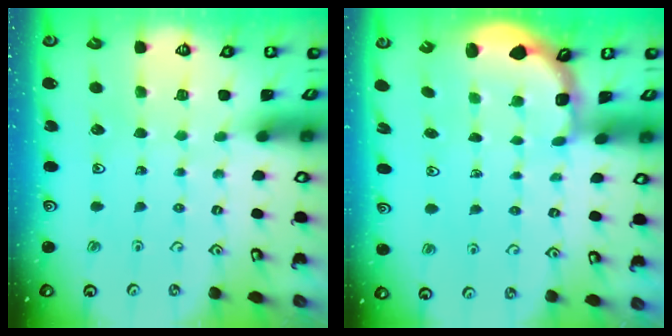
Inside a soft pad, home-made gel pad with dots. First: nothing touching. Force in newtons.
{"total": 2.5, "press": 2.1, "slide": 1.3}